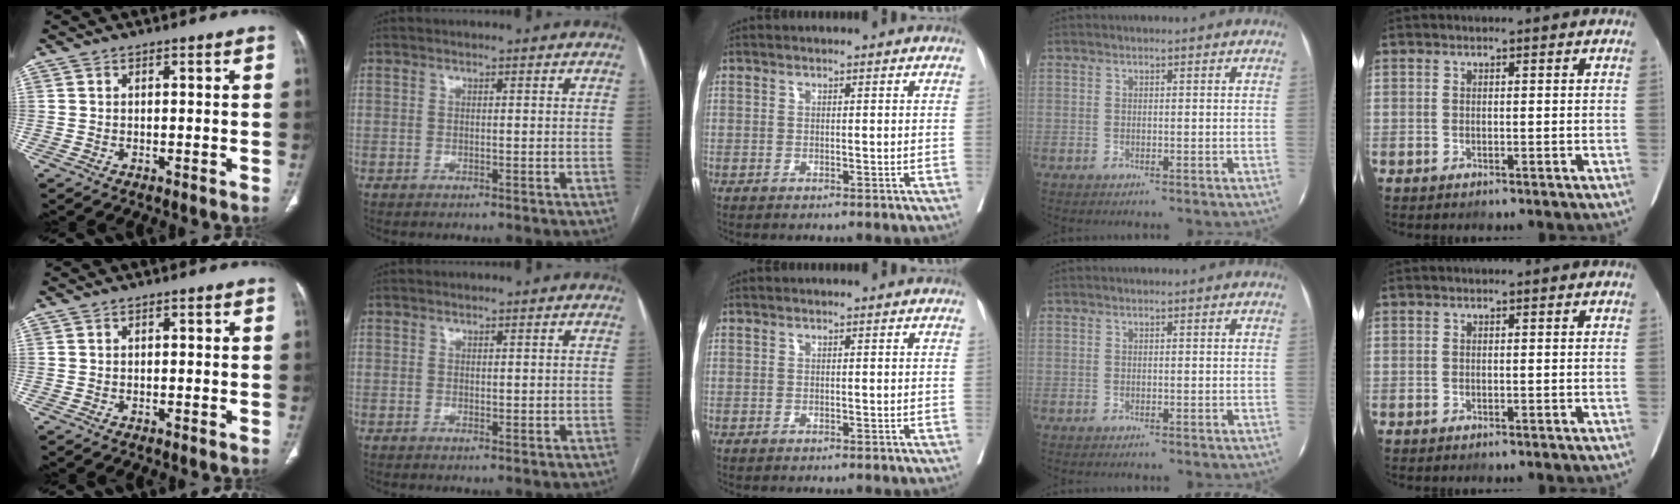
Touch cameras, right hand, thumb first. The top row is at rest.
{"thumb": {"total": 0.7, "force": [0.1, 0.3, 0.6], "torque": [-0.009, 0.002, 0.000]}, "index": {"total": 1.2, "force": [0.6, 0.8, 0.6], "torque": [-0.004, -0.006, 0.011]}}